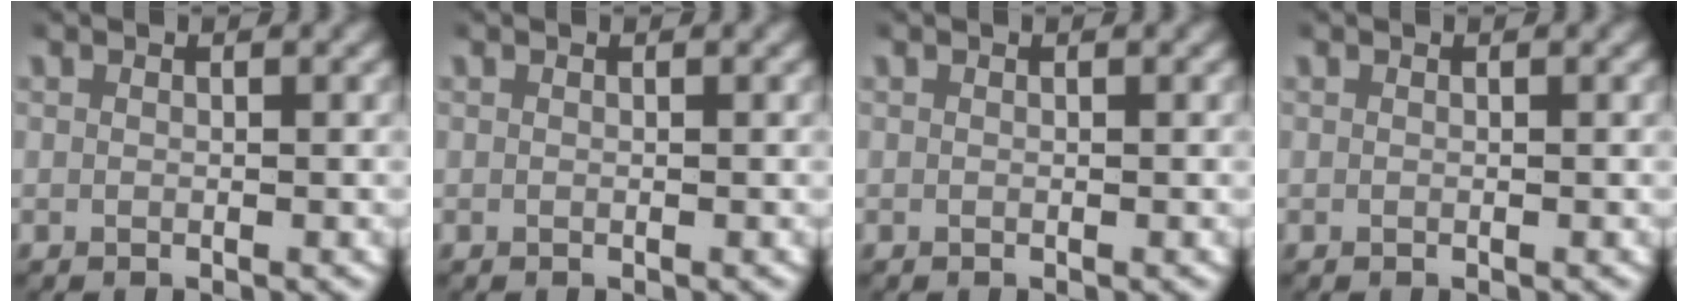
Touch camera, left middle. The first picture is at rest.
{"total": 0.0}
{"total": 0.0}
{"total": 0.0}